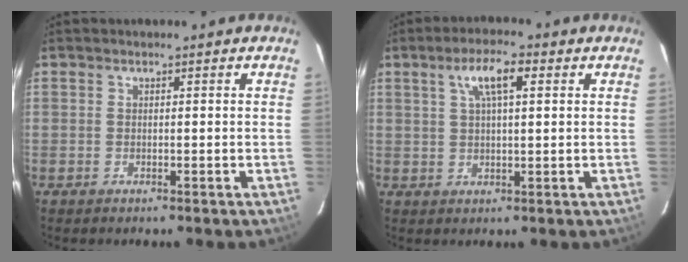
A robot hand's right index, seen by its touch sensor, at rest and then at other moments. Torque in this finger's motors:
{"motor_torque": [0.18, 0.10, 0.26, 0.08]}